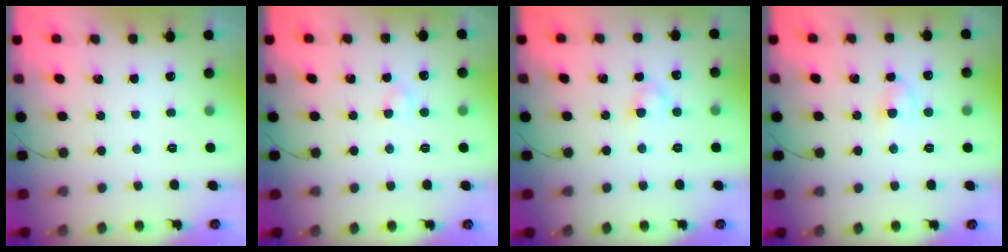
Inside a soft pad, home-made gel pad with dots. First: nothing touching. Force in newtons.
{"total": 2.3, "press": 2.1, "slide": 1.0}
{"total": 2.7, "press": 2.4, "slide": 1.2}
{"total": 3.5, "press": 3.3, "slide": 1.3}